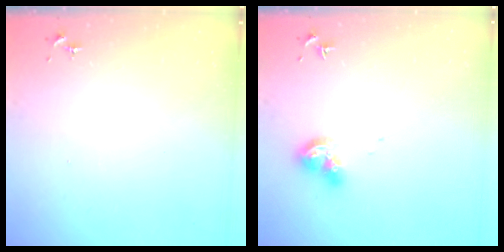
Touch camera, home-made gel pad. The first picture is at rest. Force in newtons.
{"total": 8.5, "press": 8.5, "slide": 0.7}